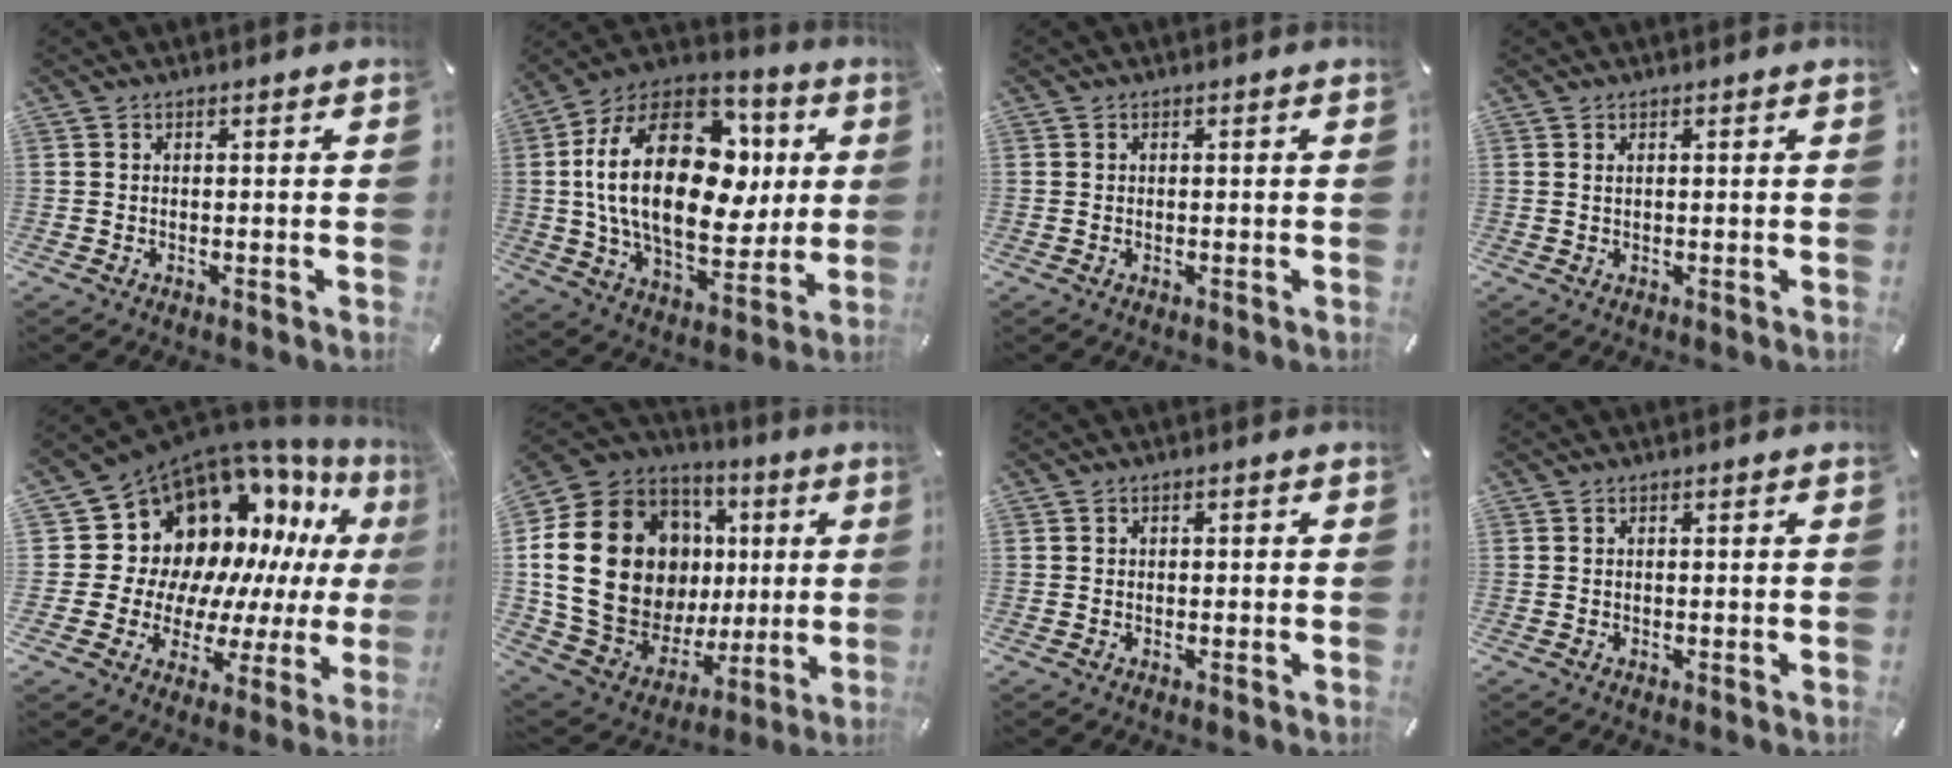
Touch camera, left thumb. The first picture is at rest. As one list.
[{"total": 29.5, "force": [3.8, 18.3, 22.8], "torque": [-0.438, -0.003, 0.068]}, {"total": 0.0}, {"total": 0.7, "force": [0.3, 0.2, 0.6], "torque": [-0.011, 0.000, 0.005]}, {"total": 17.5, "force": [9.7, 12.6, 7.3], "torque": [-0.113, -0.121, 0.198]}, {"total": 26.3, "force": [5.5, 19.9, 16.2], "torque": [-0.334, -0.037, 0.131]}, {"total": 0.9, "force": [-0.1, 0.9, 0.2], "torque": [-0.004, 0.006, -0.005]}, {"total": 0.0}]